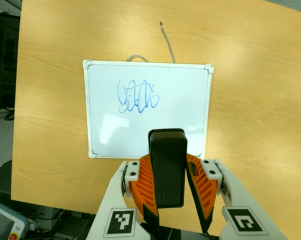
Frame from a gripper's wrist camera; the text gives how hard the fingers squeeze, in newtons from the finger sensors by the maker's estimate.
{"total": 8.7, "left": 7.8, "right": 9.7}